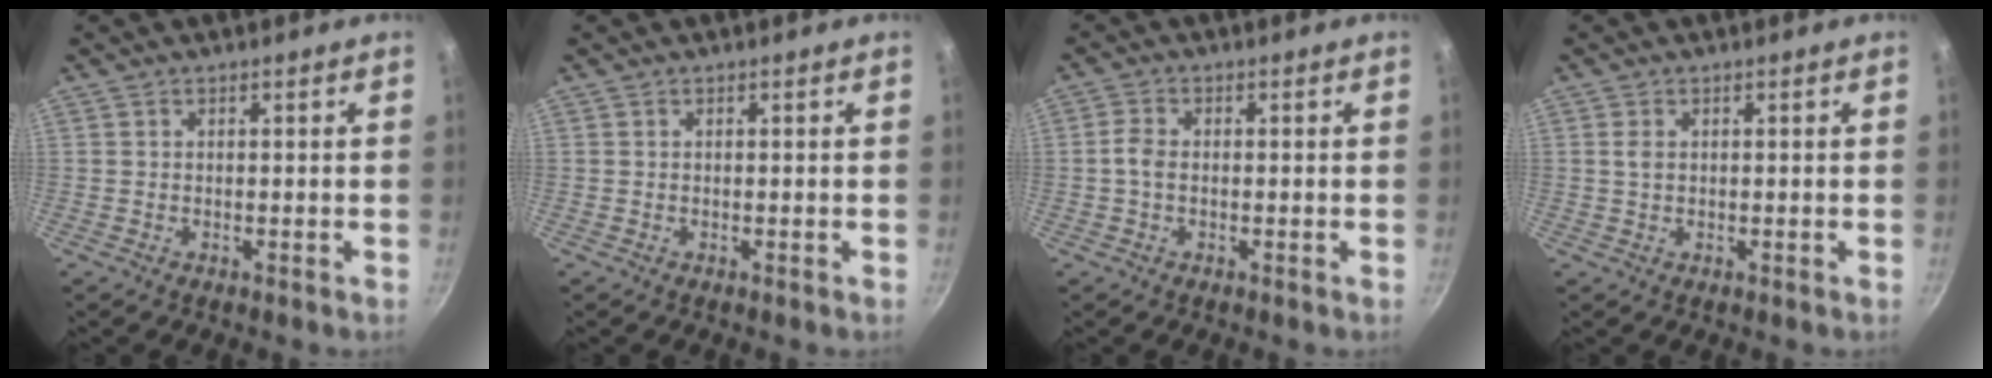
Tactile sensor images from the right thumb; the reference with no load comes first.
{"total": 0.0}
{"total": 2.8, "force": [-0.2, 1.8, 2.1], "torque": [-0.049, 0.010, -0.010]}
{"total": 1.6, "force": [0.4, 1.0, 1.2], "torque": [-0.024, 0.001, 0.007]}